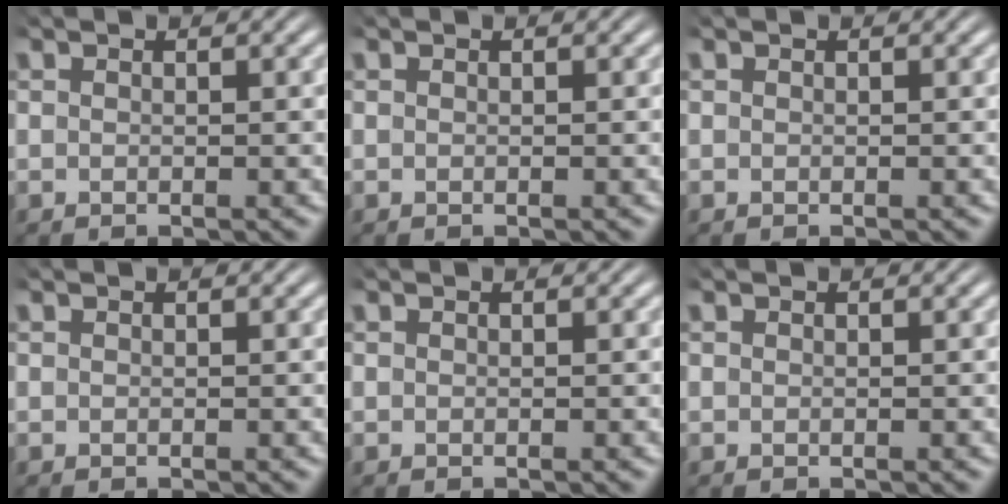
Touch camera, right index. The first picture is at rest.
{"total": 0.0}
{"total": 0.0}
{"total": 0.0}
{"total": 0.0}
{"total": 0.0}